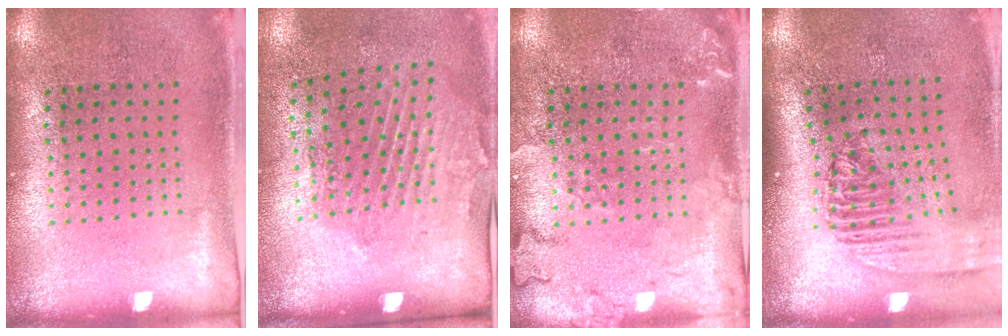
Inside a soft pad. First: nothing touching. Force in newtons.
{"total": 2.0, "press": 1.1, "slide": 1.7}
{"total": 2.5, "press": 2.5, "slide": 0.4}
{"total": 2.3, "press": 1.7, "slide": 1.5}